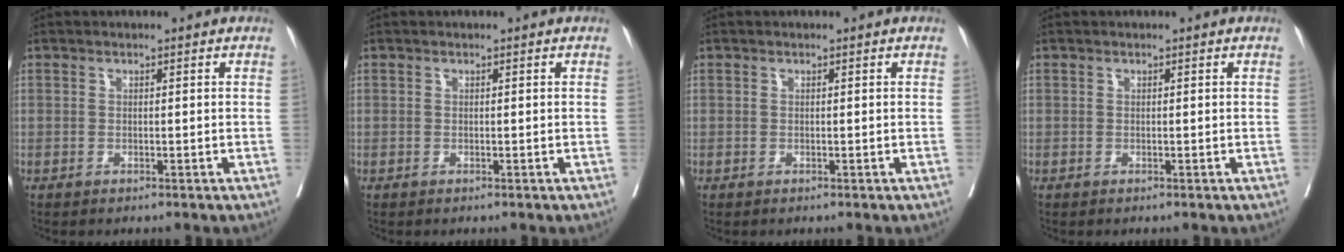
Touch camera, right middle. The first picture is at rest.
{"total": 0.0}
{"total": 0.0}
{"total": 0.0}